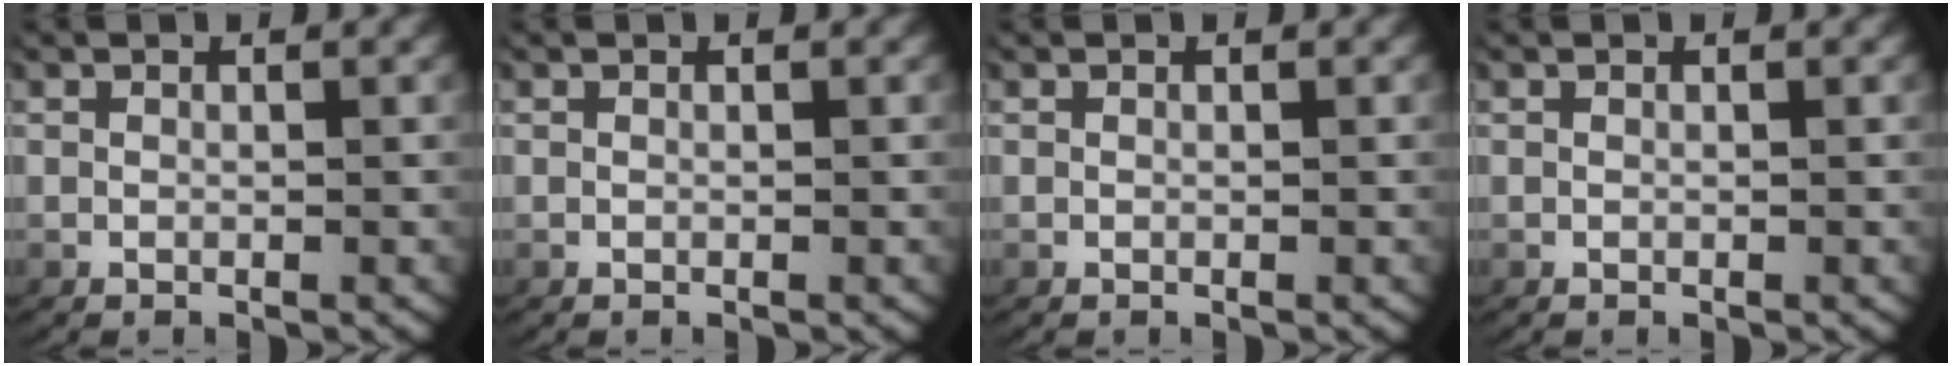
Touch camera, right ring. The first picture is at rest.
{"total": 0.0}
{"total": 0.0}
{"total": 0.0}